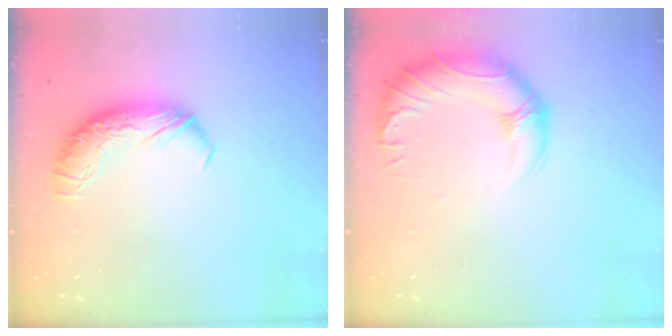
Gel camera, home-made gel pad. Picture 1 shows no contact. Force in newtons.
{"total": 3.1, "press": 0.8, "slide": 2.9}